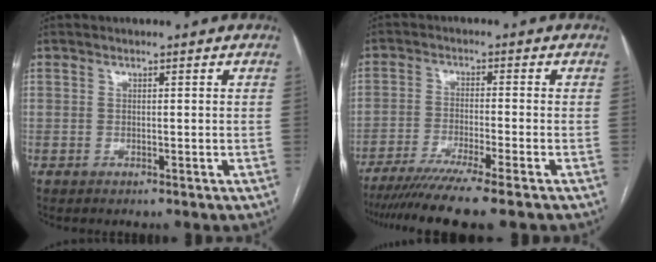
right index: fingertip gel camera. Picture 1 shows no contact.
{"total": 11.2, "force": [-9.0, -1.2, 6.6], "torque": [-0.087, -0.031, -0.141]}